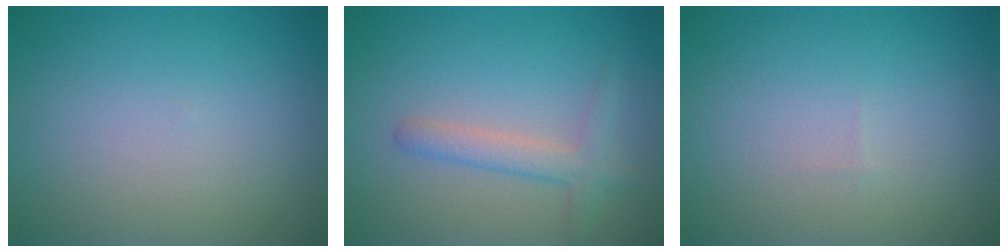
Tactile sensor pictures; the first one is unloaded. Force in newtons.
{"total": 1.8, "press": 1.8, "slide": 0.2}
{"total": 0.0}